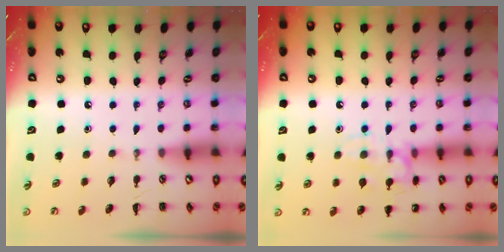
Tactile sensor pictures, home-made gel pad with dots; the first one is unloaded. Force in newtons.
{"total": 12.7, "press": 12.7, "slide": 0.7}